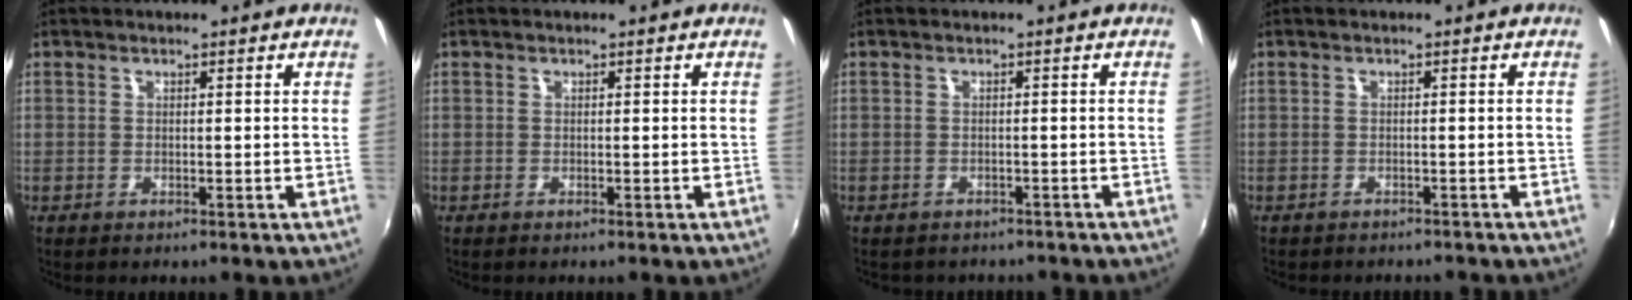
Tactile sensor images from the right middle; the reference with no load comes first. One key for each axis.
{"total": 0.0}
{"total": 3.8, "fx": -3.1, "fy": 1.8, "fz": 1.1, "tx": -0.024, "ty": -0.014, "tz": -0.038}
{"total": 3.3, "fx": -3.0, "fy": 1.1, "fz": 0.9, "tx": -0.022, "ty": -0.011, "tz": -0.039}